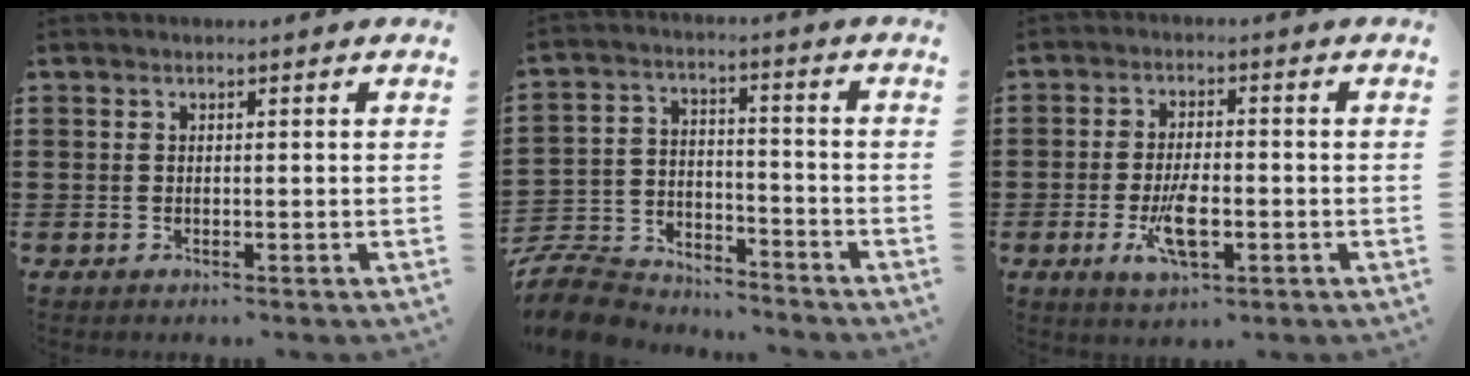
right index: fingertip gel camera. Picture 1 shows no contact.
{"total": 9.0, "force": [-8.6, 2.3, 1.5], "torque": [-0.042, 0.023, -0.172]}
{"total": 6.6, "force": [-2.0, 2.3, 5.8], "torque": [-0.130, -0.014, -0.039]}